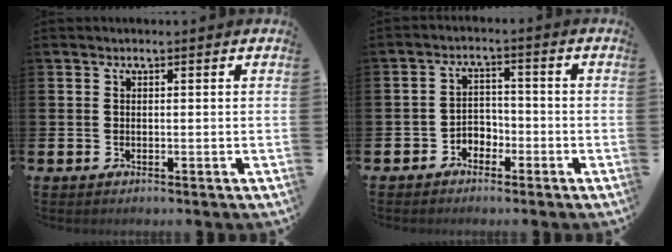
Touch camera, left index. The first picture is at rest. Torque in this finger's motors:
{"motor_torque": [-0.03, 0.11, -0.04, 0.00]}